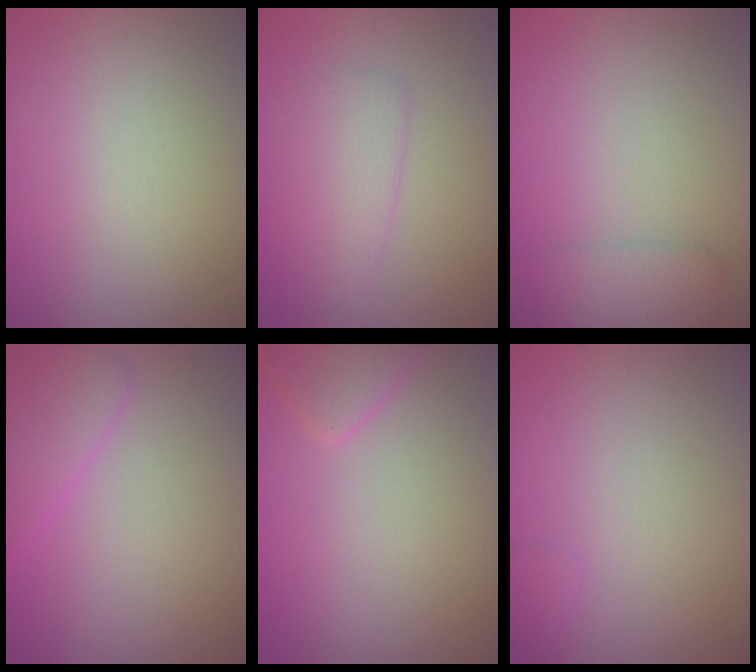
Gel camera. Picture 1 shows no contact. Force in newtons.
{"total": 2.8, "press": 2.8, "slide": 0.1}
{"total": 2.3, "press": 2.3, "slide": 0.1}
{"total": 2.8, "press": 2.8, "slide": 0.2}
{"total": 2.2, "press": 2.2, "slide": 0.1}
{"total": 0.6, "press": 0.6, "slide": 0.1}